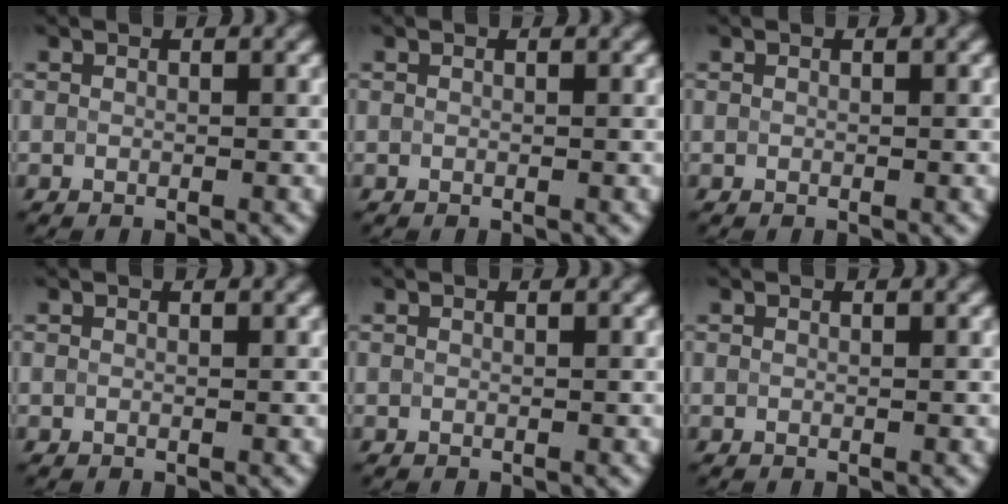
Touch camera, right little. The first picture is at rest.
{"total": 0.0}
{"total": 0.0}
{"total": 0.0}
{"total": 0.0}
{"total": 0.0}